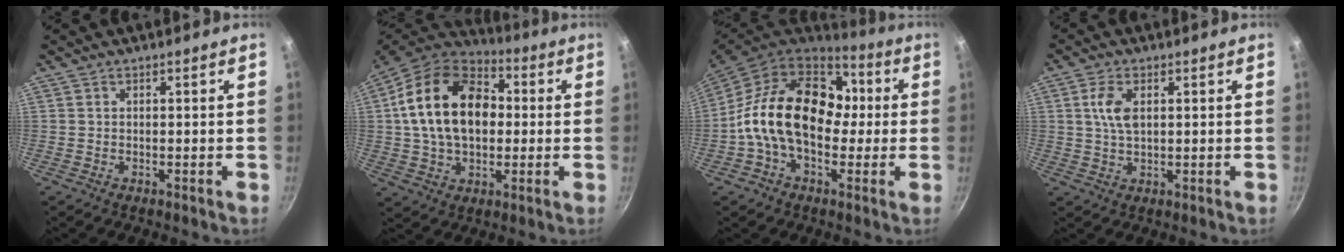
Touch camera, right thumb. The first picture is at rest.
{"total": 20.8, "force": [2.2, 14.1, 15.2], "torque": [-0.237, 0.028, 0.026]}
{"total": 20.4, "force": [0.4, 14.1, 14.8], "torque": [-0.209, 0.036, -0.011]}
{"total": 5.2, "force": [1.3, 2.7, 4.3], "torque": [-0.083, 0.001, 0.025]}